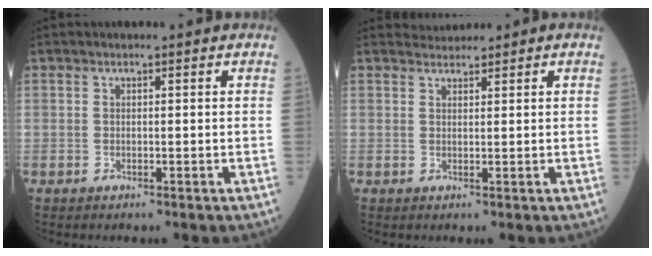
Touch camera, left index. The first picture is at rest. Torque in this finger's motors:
{"motor_torque": [-0.31, -0.07, -0.03, -0.01]}